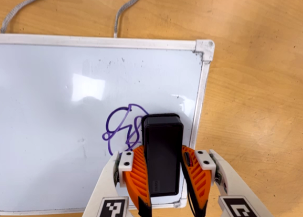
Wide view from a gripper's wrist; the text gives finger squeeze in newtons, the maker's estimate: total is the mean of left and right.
{"total": 9.2, "left": 8.9, "right": 9.5}